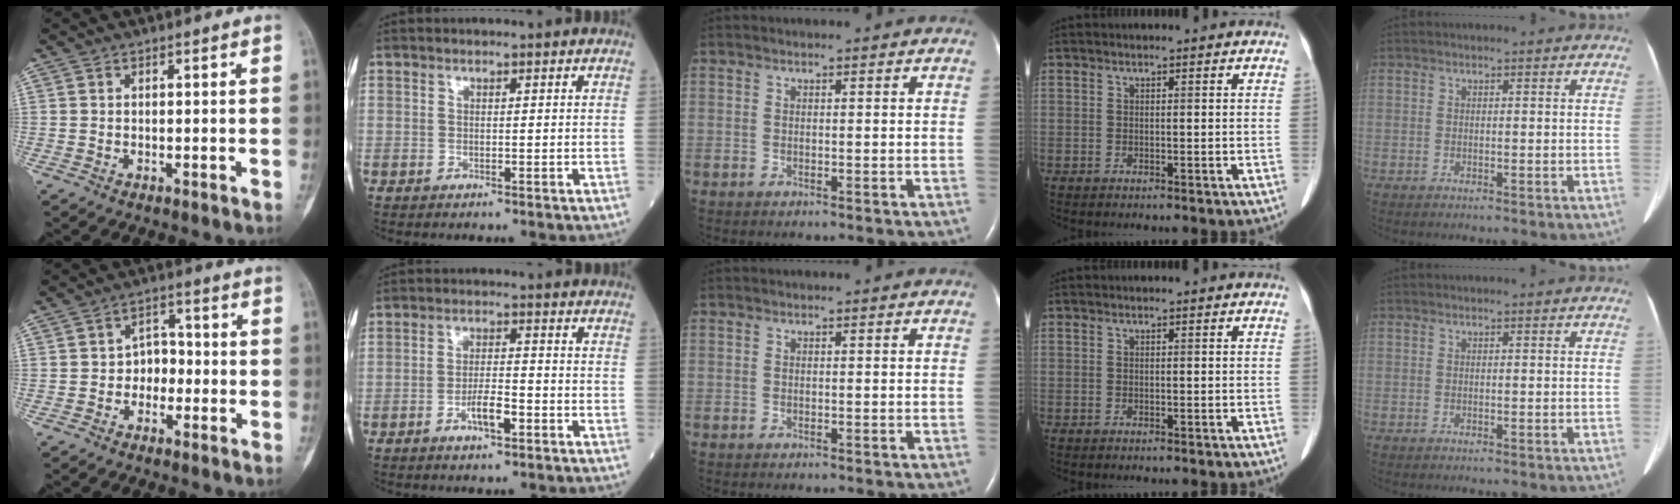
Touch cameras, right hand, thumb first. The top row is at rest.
{"thumb": {"total": 4.6, "force": [-1.1, 3.7, 2.4], "torque": [-0.008, 0.022, -0.029]}, "index": {"total": 4.4, "force": [-2.1, 0.9, 3.8], "torque": [-0.070, 0.002, -0.039]}}